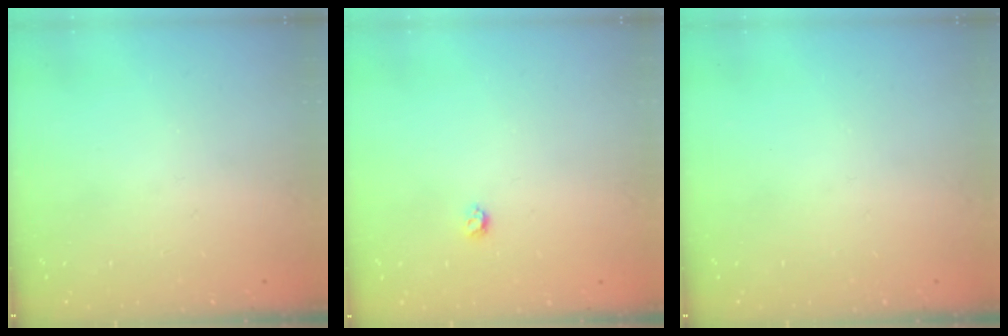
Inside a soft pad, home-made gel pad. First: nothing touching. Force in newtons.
{"total": 3.2, "press": 3.2, "slide": 0.5}
{"total": 0.0}